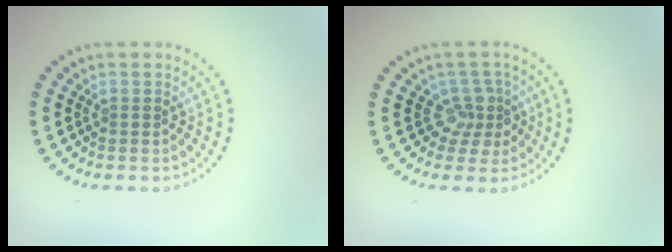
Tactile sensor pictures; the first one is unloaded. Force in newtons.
{"total": 2.7, "press": 2.0, "slide": 1.8}